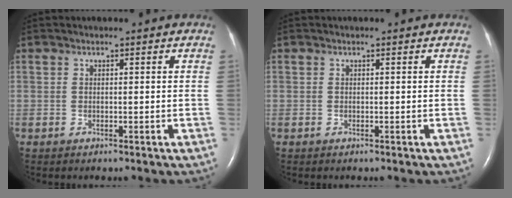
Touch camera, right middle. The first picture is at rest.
{"total": 0.0}